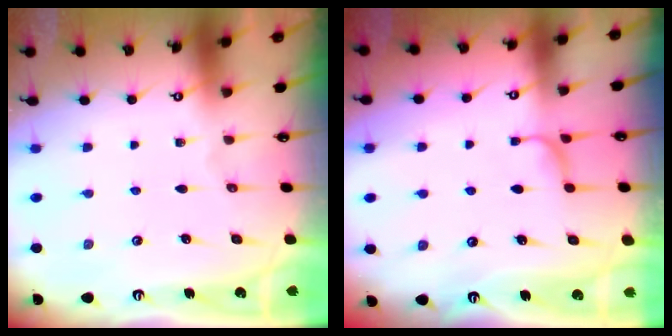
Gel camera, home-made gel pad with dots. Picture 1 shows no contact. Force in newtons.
{"total": 1.9, "press": 1.8, "slide": 0.6}